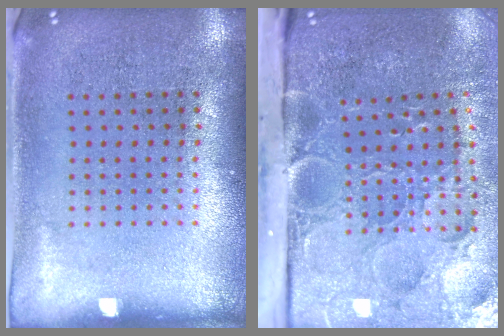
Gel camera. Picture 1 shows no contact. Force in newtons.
{"total": 5.3, "press": 4.1, "slide": 3.3}